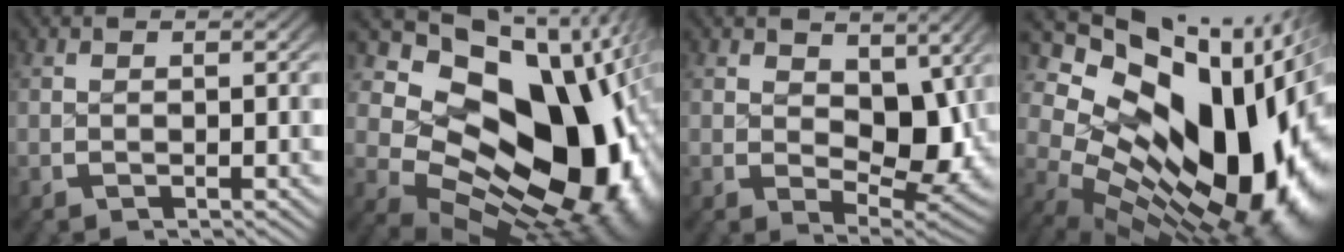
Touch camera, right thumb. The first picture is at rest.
{"total": 21.0, "force": [-1.5, 13.4, 16.1], "torque": [-0.251, -0.048, 0.001]}
{"total": 6.5, "force": [0.7, 4.3, 4.7], "torque": [-0.079, -0.039, 0.027]}
{"total": 21.3, "force": [0.6, 13.4, 16.5], "torque": [-0.244, -0.034, 0.017]}